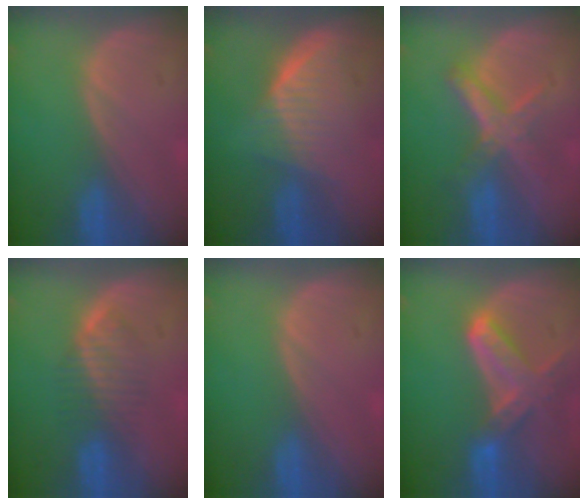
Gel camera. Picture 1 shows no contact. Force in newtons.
{"total": 5.8, "press": 5.8, "slide": 0.5}
{"total": 6.4, "press": 5.7, "slide": 3.0}
{"total": 4.4, "press": 4.3, "slide": 0.9}
{"total": 0.0}
{"total": 7.4, "press": 6.7, "slide": 3.2}